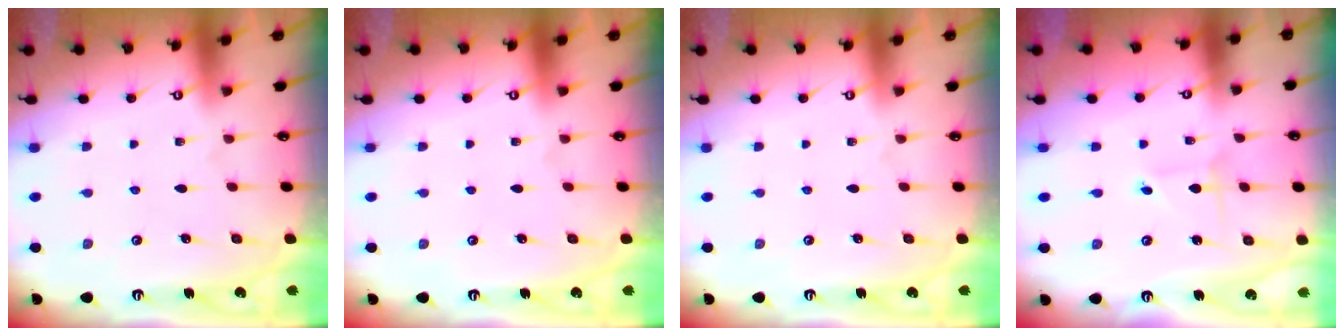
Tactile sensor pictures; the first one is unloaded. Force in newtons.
{"total": 0.0}
{"total": 0.0}
{"total": 0.9, "press": 0.9, "slide": 0.0}